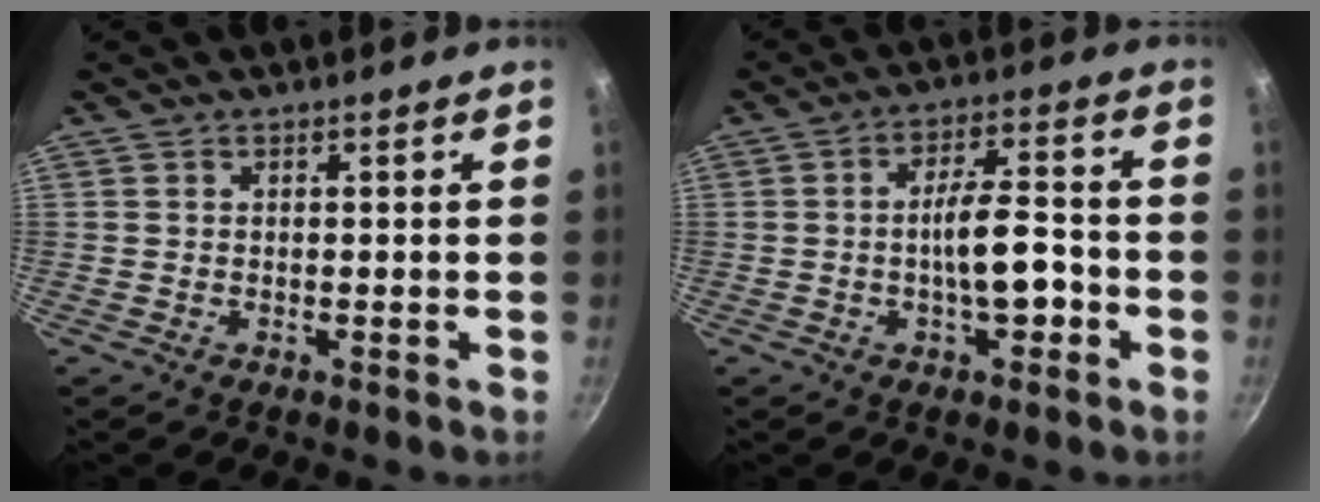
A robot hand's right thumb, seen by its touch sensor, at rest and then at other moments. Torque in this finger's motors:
{"motor_torque": [2.44, 2.57, 1.22, -0.57, 0.58]}